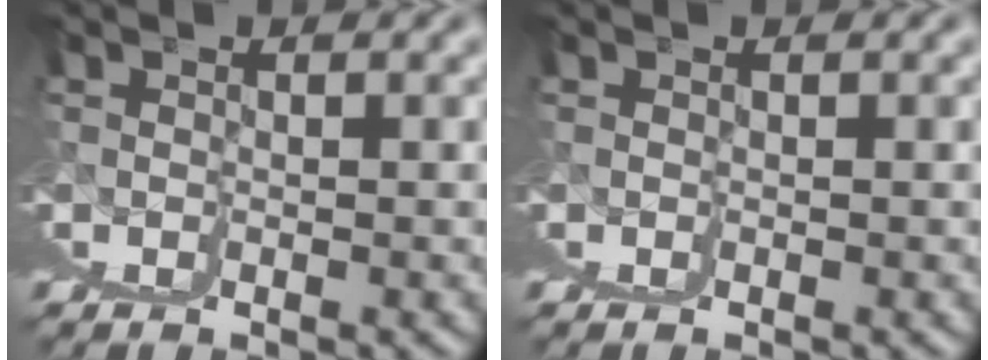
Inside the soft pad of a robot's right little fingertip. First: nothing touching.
{"total": 0.0}